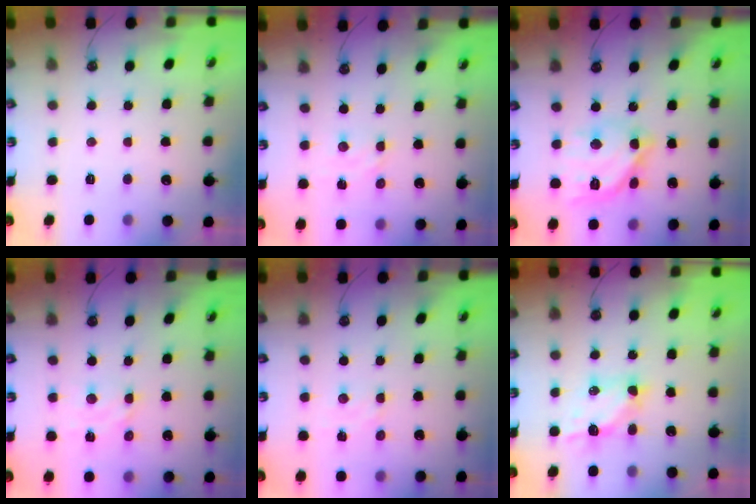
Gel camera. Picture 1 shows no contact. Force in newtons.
{"total": 2.3, "press": 2.3, "slide": 0.4}
{"total": 14.9, "press": 14.8, "slide": 1.1}
{"total": 3.5, "press": 3.4, "slide": 0.6}
{"total": 3.4, "press": 3.4, "slide": 0.5}
{"total": 5.8, "press": 5.8, "slide": 0.4}